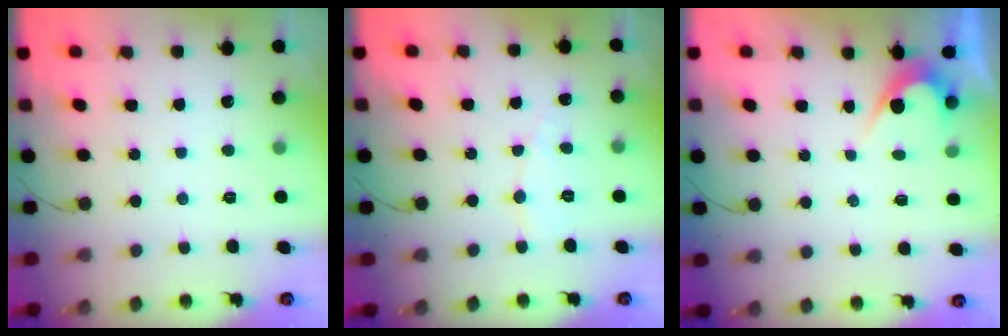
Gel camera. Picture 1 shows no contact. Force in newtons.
{"total": 3.9, "press": 3.9, "slide": 0.3}
{"total": 3.4, "press": 3.4, "slide": 0.3}